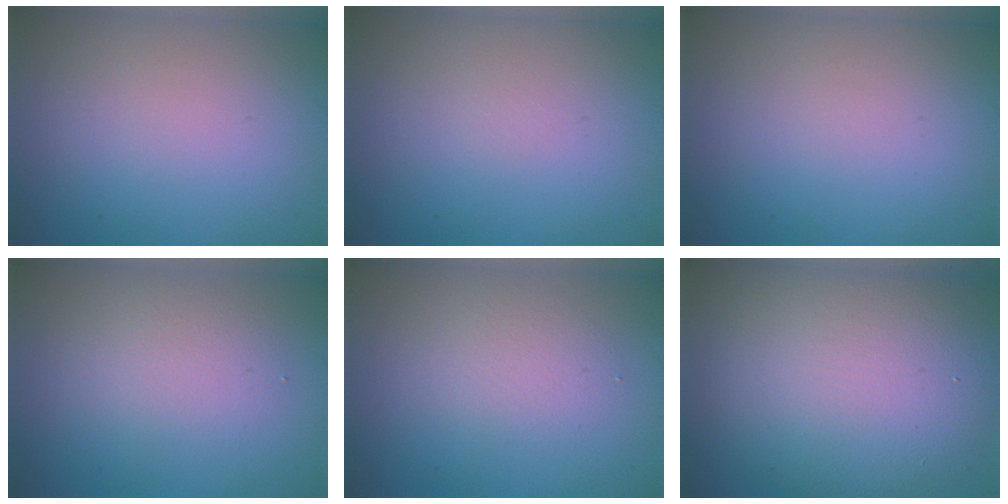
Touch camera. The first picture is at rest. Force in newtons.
{"total": 0.0}
{"total": 0.0}
{"total": 2.6, "press": 2.6, "slide": 0.3}
{"total": 2.1, "press": 2.1, "slide": 0.1}
{"total": 12.4, "press": 12.4, "slide": 0.6}